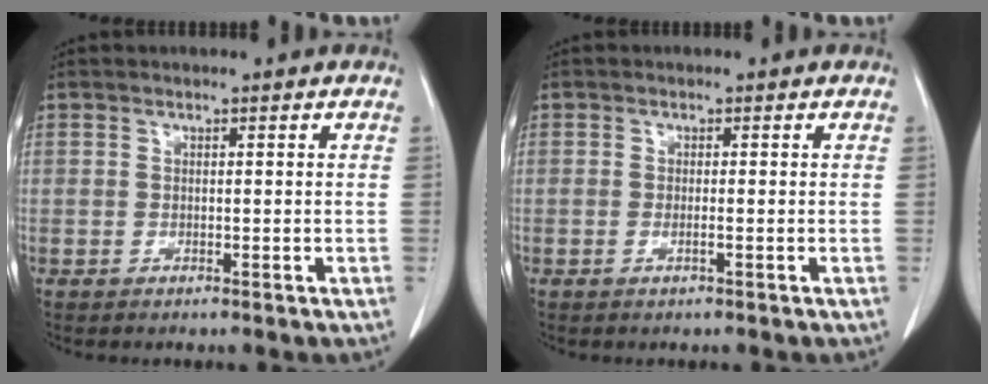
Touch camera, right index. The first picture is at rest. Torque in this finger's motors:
{"motor_torque": [-0.10, -0.06, -0.04, -0.01]}